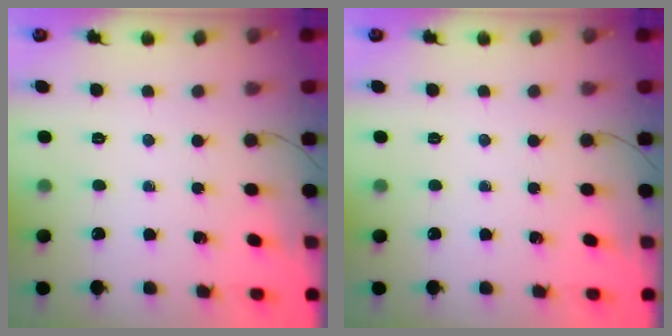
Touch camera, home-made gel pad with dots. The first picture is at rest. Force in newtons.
{"total": 0.0}